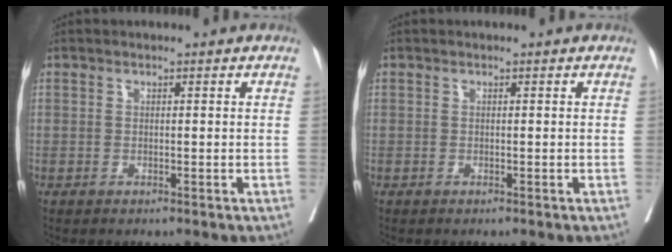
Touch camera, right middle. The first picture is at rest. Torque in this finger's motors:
{"motor_torque": [0.65, -0.62, 0.04, 0.01]}